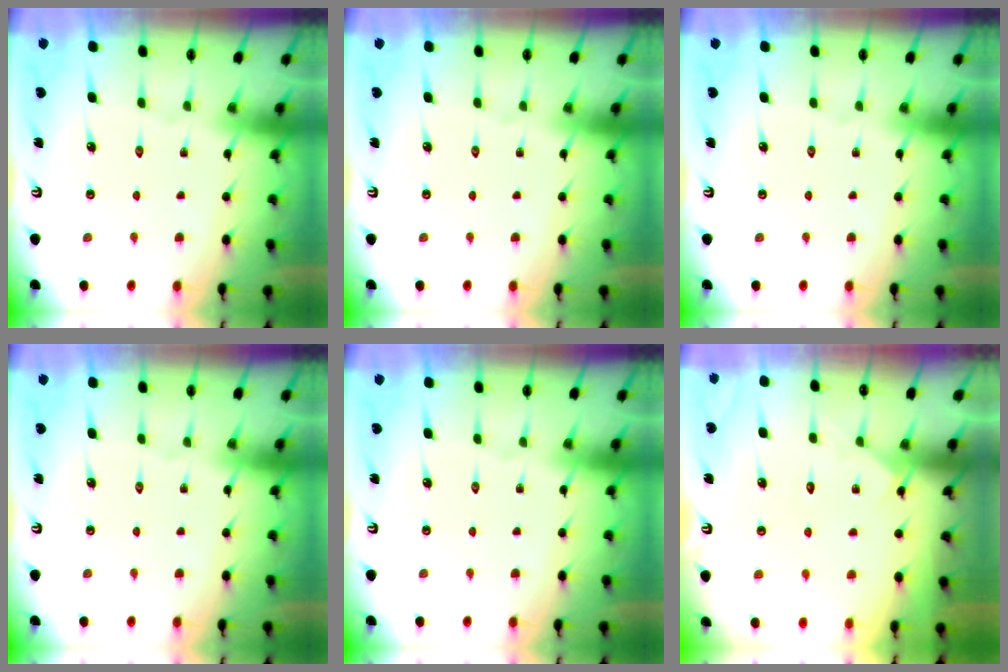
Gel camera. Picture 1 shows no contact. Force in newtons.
{"total": 0.0}
{"total": 0.0}
{"total": 0.0}
{"total": 0.0}
{"total": 4.3, "press": 4.3, "slide": 0.5}